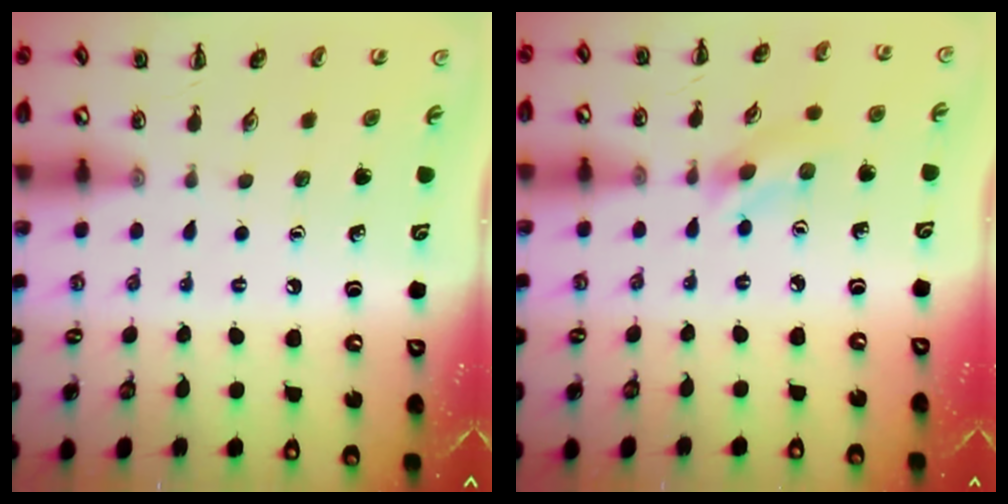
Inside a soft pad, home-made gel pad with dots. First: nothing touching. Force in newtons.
{"total": 2.7, "press": 2.6, "slide": 0.8}